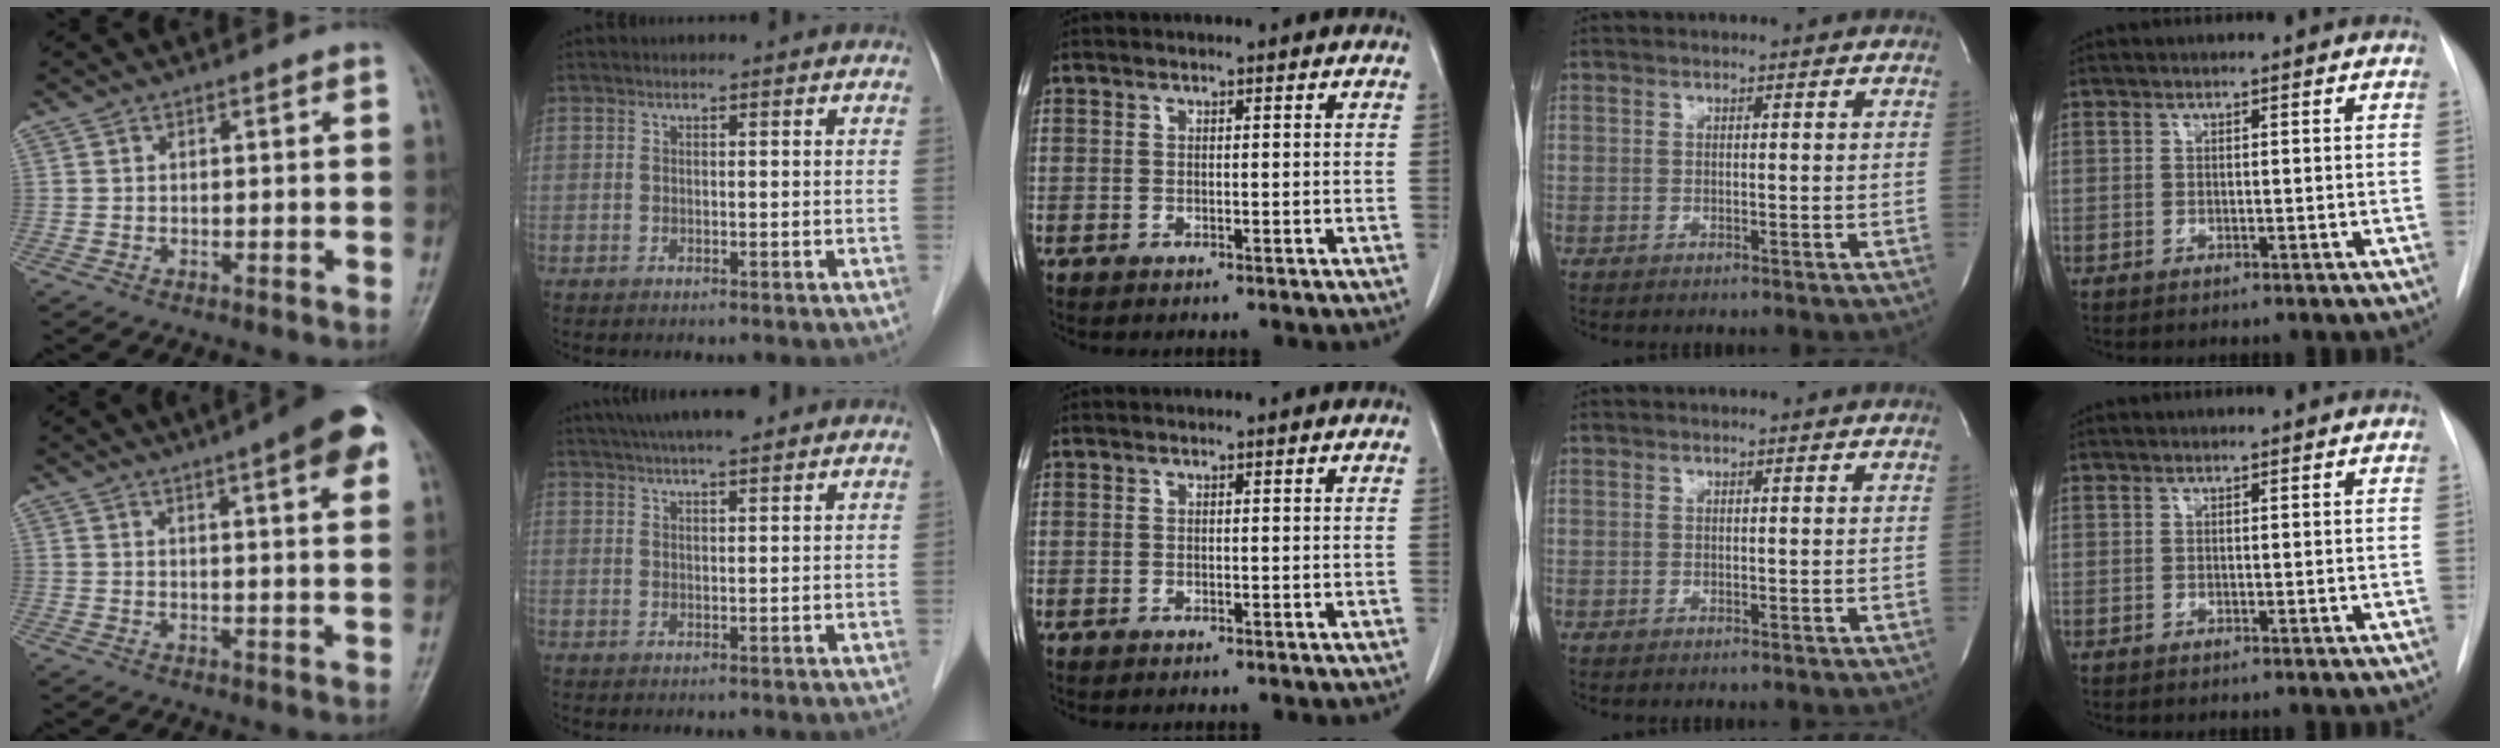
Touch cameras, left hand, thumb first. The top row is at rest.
{"thumb": {"total": 11.0, "force": [5.9, 2.0, 9.0], "torque": [-0.104, -0.007, 0.070]}, "index": {"total": 9.7, "force": [8.2, 1.1, 5.1], "torque": [-0.078, 0.033, 0.116]}}